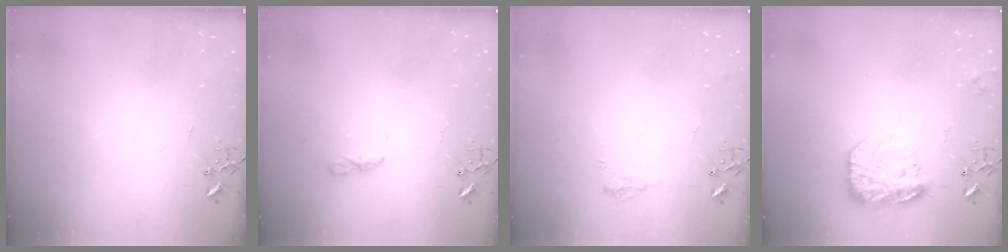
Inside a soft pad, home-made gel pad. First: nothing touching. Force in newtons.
{"total": 5.3, "press": 5.3, "slide": 0.7}
{"total": 8.5, "press": 8.4, "slide": 0.8}
{"total": 17.3, "press": 17.3, "slide": 1.3}